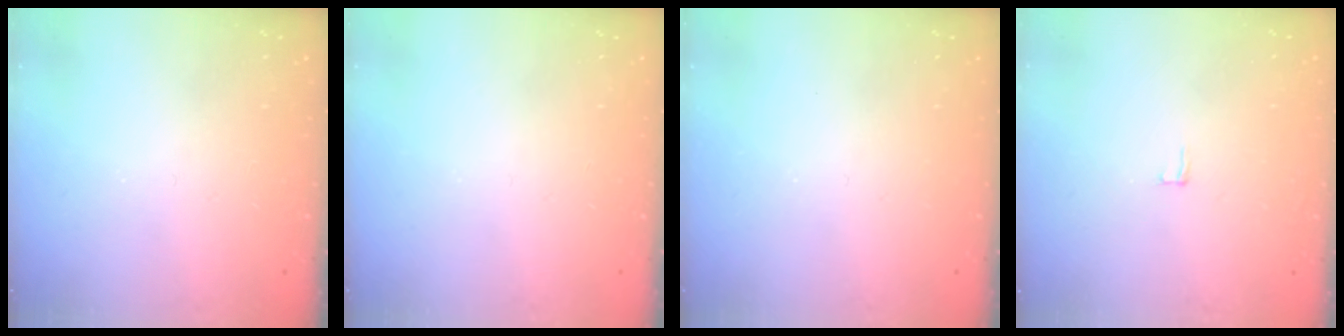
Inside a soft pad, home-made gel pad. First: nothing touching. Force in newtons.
{"total": 0.0}
{"total": 0.0}
{"total": 2.0, "press": 2.0, "slide": 0.2}